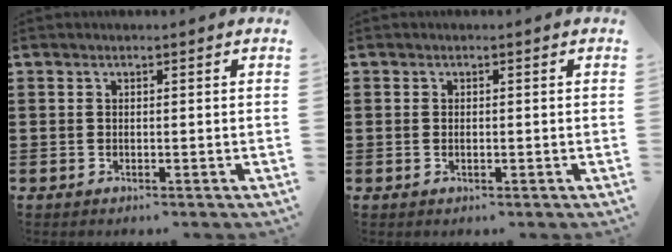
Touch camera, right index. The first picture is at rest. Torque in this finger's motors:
{"motor_torque": [0.00, 2.14, -0.01, -0.01]}